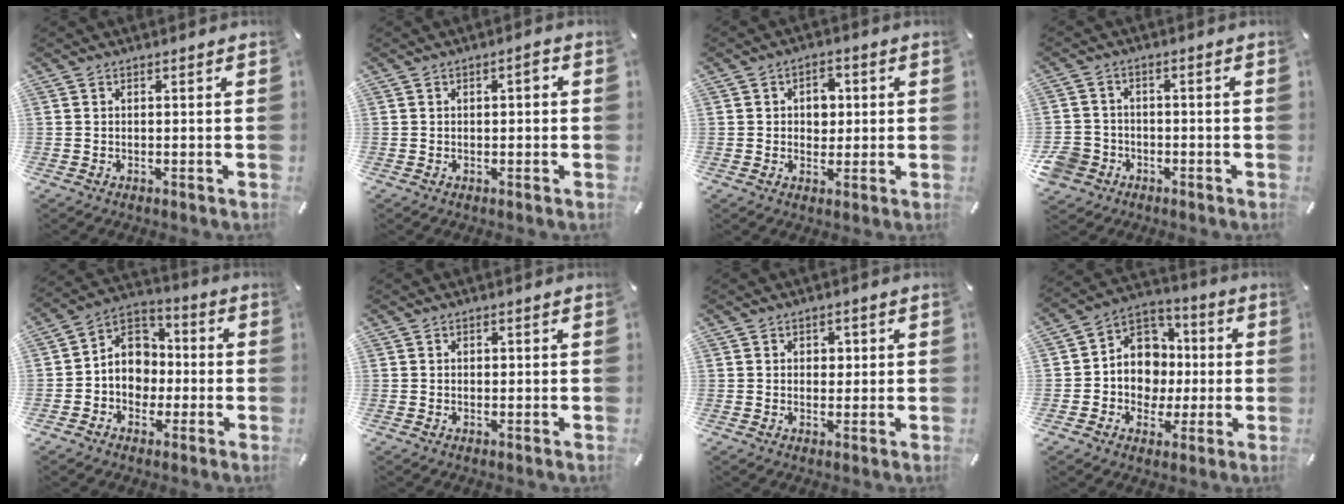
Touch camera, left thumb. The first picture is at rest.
{"total": 2.1, "force": [0.1, 1.1, 1.8], "torque": [-0.026, 0.006, -0.003]}
{"total": 4.9, "force": [0.3, 4.0, 2.8], "torque": [-0.028, -0.003, -0.004]}
{"total": 6.2, "force": [-2.8, 5.3, 1.6], "torque": [-0.052, 0.014, -0.055]}
{"total": 9.6, "force": [-1.6, 8.9, 3.0], "torque": [-0.070, 0.018, -0.028]}
{"total": 0.5, "force": [0.1, 0.5, 0.2], "torque": [0.005, 0.000, -0.002]}
{"total": 2.1, "force": [0.4, 1.9, 0.8], "torque": [-0.003, -0.001, 0.000]}
{"total": 11.8, "force": [-1.0, 11.1, 3.7], "torque": [-0.066, 0.008, -0.008]}